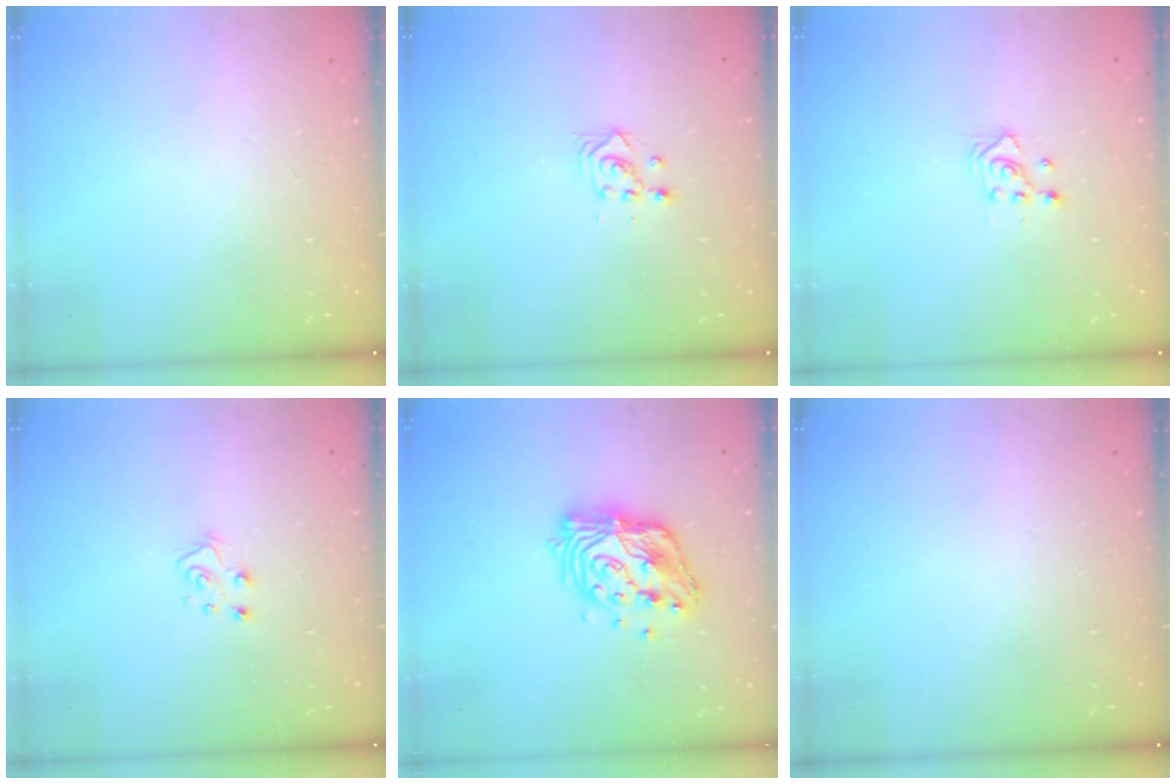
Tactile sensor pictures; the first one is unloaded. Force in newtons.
{"total": 2.3, "press": 2.3, "slide": 0.1}
{"total": 2.4, "press": 2.2, "slide": 0.8}
{"total": 6.3, "press": 6.3, "slide": 0.3}
{"total": 14.1, "press": 14.1, "slide": 1.1}
{"total": 0.0}